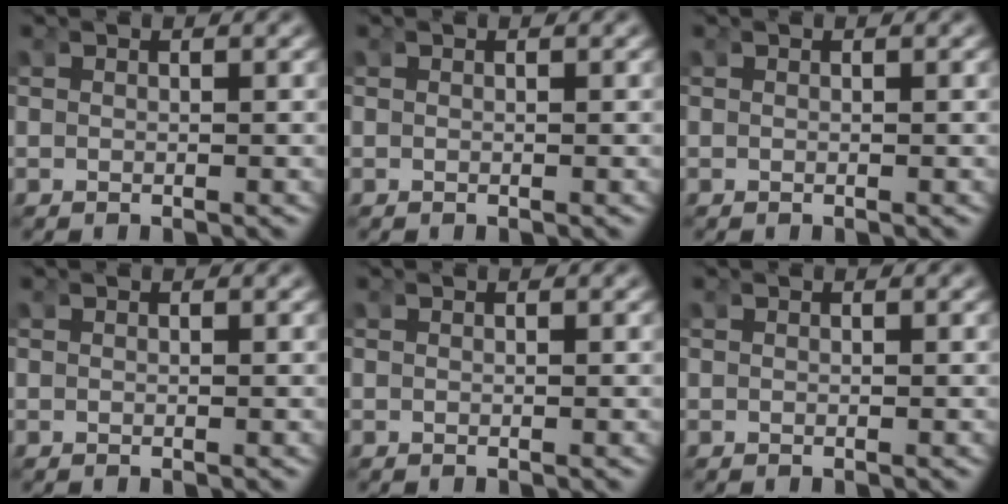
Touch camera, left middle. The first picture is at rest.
{"total": 0.0}
{"total": 0.0}
{"total": 0.0}
{"total": 0.0}
{"total": 0.0}